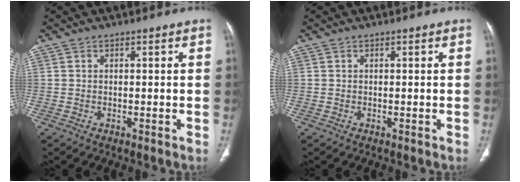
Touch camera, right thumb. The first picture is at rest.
{"total": 0.0}